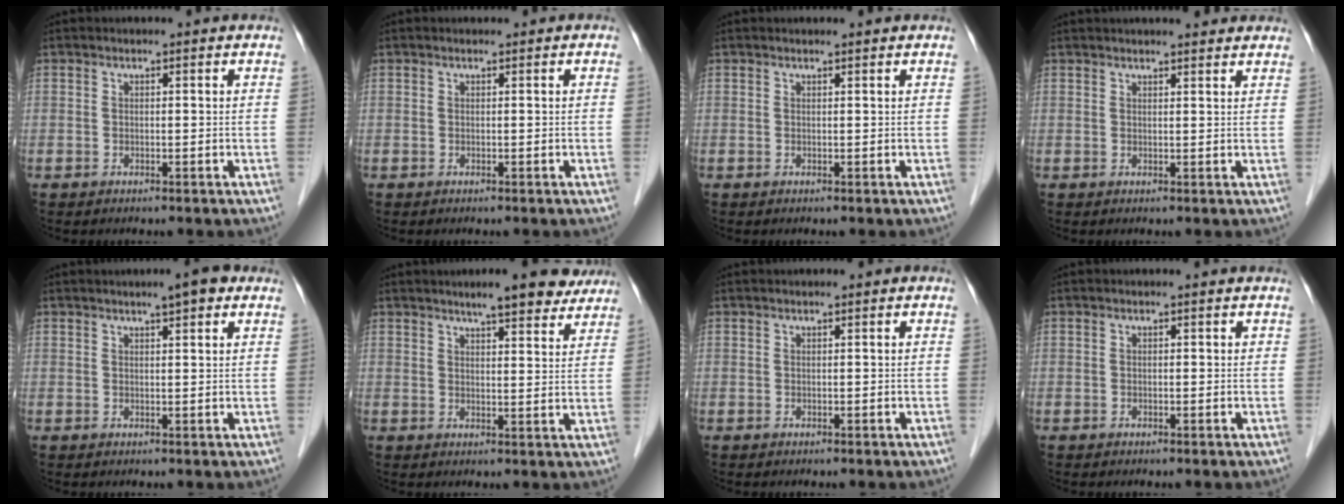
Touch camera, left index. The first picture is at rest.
{"total": 0.0}
{"total": 0.6, "force": [0.6, 0.0, 0.2], "torque": [-0.009, 0.003, 0.010]}
{"total": 8.6, "force": [7.7, 1.4, 3.5], "torque": [-0.043, 0.026, 0.089]}
{"total": 3.6, "force": [2.3, 0.5, 2.7], "torque": [-0.039, 0.010, 0.030]}
{"total": 9.1, "force": [7.5, 1.9, 4.8], "torque": [-0.058, 0.010, 0.092]}
{"total": 0.0}
{"total": 0.6, "force": [0.0, 0.3, 0.5], "torque": [-0.007, 0.005, 0.001]}